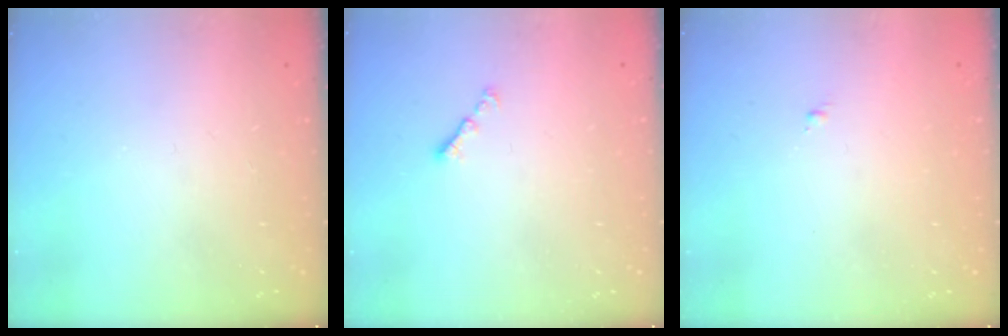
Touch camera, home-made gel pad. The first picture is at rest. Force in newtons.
{"total": 1.4, "press": 1.3, "slide": 0.5}
{"total": 0.7, "press": 0.7, "slide": 0.2}